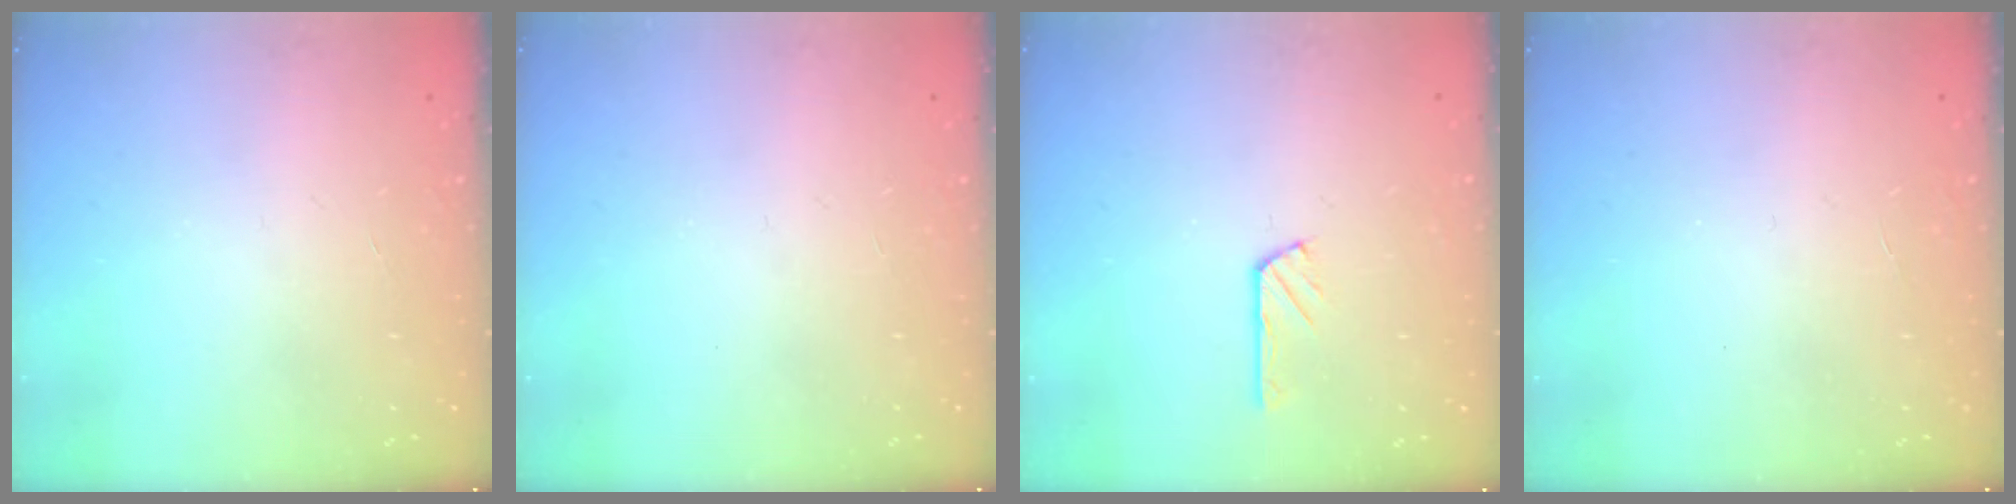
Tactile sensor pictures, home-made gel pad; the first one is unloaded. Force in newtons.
{"total": 0.0}
{"total": 2.9, "press": 2.9, "slide": 0.5}
{"total": 0.0}